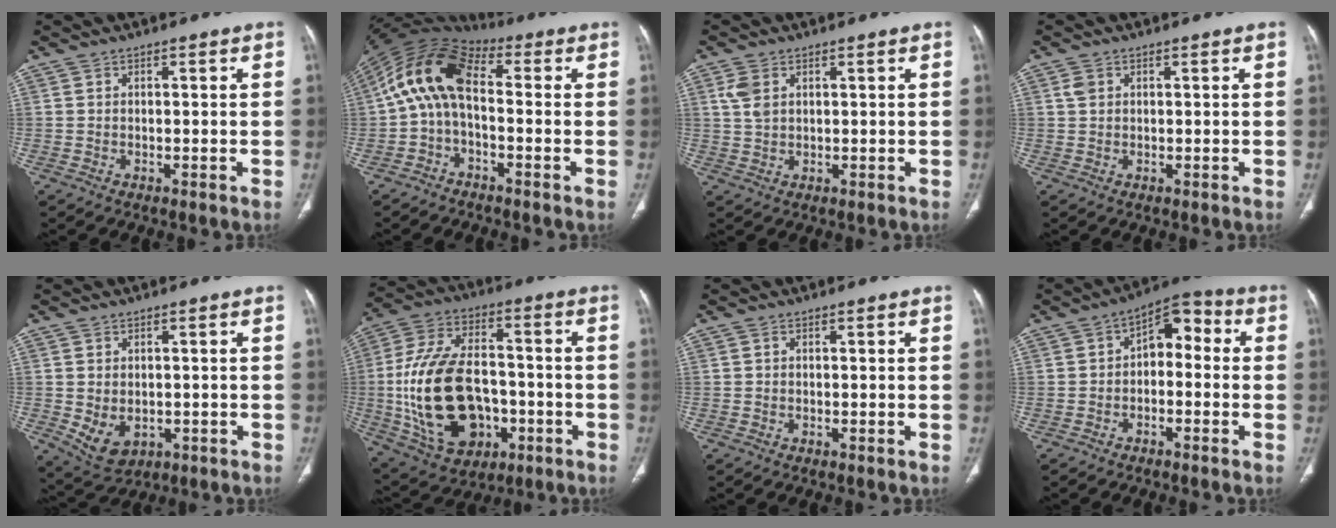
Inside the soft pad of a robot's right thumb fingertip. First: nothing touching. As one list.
[{"total": 12.2, "force": [-0.2, 6.7, 10.2], "torque": [-0.186, 0.041, -0.019]}, {"total": 3.4, "force": [1.2, 2.2, 2.4], "torque": [-0.056, 0.004, 0.030]}, {"total": 1.4, "force": [0.4, 1.0, 0.8], "torque": [-0.018, 0.005, 0.010]}, {"total": 6.4, "force": [-0.8, 4.5, 4.4], "torque": [-0.068, -0.008, 0.009]}, {"total": 23.4, "force": [-4.0, 15.3, 17.2], "torque": [-0.323, 0.022, -0.048]}, {"total": 0.0}, {"total": 7.8, "force": [-0.3, 5.0, 5.9], "torque": [-0.056, 0.042, -0.020]}]